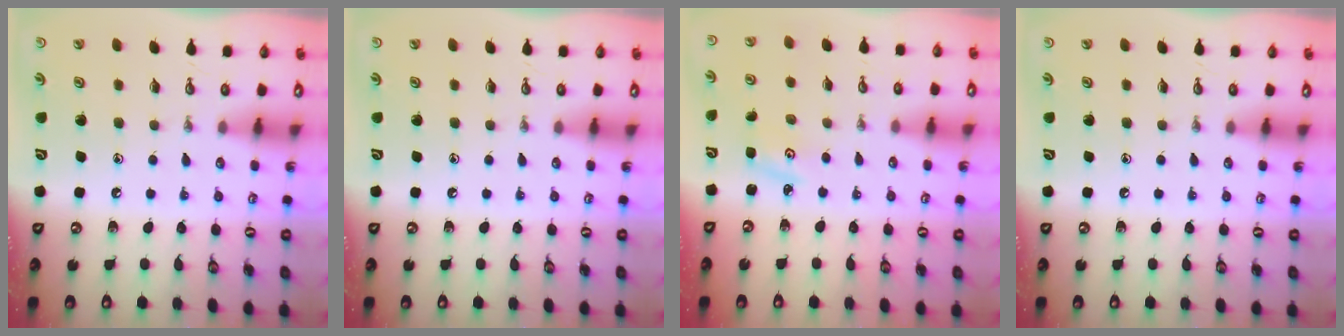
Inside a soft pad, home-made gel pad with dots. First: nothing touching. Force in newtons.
{"total": 0.0}
{"total": 3.0, "press": 3.0, "slide": 0.4}
{"total": 0.0}